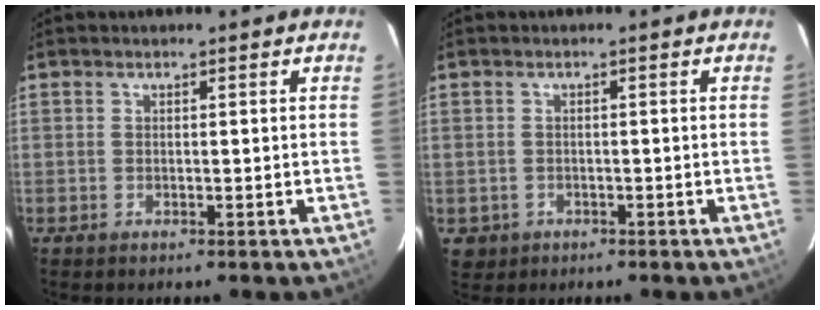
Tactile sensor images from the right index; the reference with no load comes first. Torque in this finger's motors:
{"motor_torque": [-0.07, 0.14, -0.78, -0.21]}